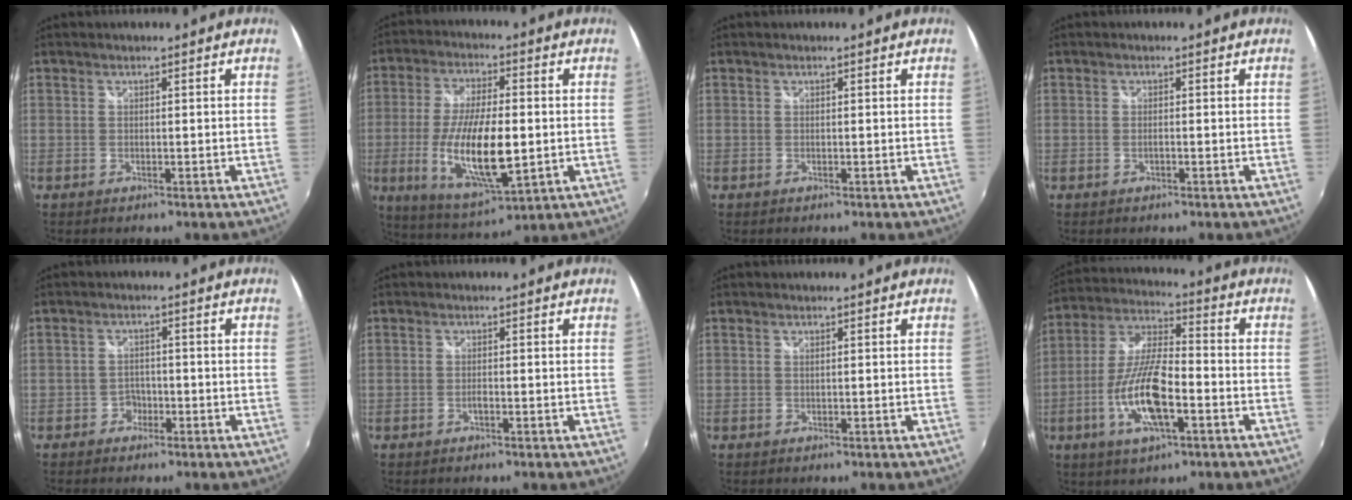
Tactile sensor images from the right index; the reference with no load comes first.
{"total": 16.4, "force": [-2.5, 5.7, 15.2], "torque": [-0.297, -0.022, -0.037]}
{"total": 0.0}
{"total": 0.7, "force": [-0.4, 0.2, 0.5], "torque": [-0.012, -0.002, -0.006]}
{"total": 2.5, "force": [-1.5, 2.0, 0.1], "torque": [-0.004, 0.005, -0.027]}
{"total": 0.8, "force": [-0.5, 0.2, 0.6], "torque": [-0.012, -0.001, -0.009]}
{"total": 0.0}
{"total": 14.2, "force": [-4.9, 4.4, 12.5], "torque": [-0.263, -0.007, -0.094]}